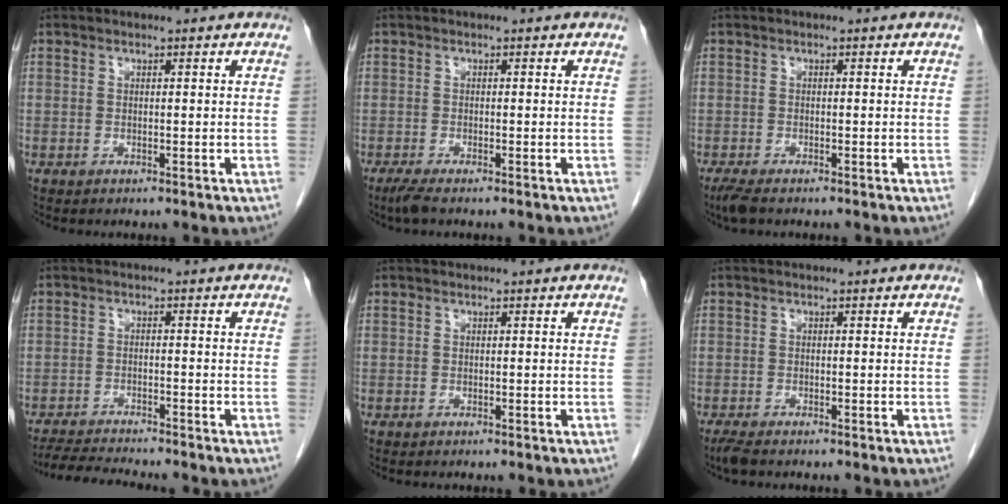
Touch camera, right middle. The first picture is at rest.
{"total": 1.9, "force": [-1.4, 0.1, 1.2], "torque": [-0.034, -0.008, -0.030]}
{"total": 2.6, "force": [-2.0, 0.6, 1.6], "torque": [-0.038, -0.010, -0.035]}
{"total": 5.3, "force": [-5.1, -0.6, 1.3], "torque": [-0.022, -0.020, -0.088]}
{"total": 0.0}
{"total": 2.0, "force": [-1.6, 0.4, 1.1], "torque": [-0.031, -0.008, -0.029]}